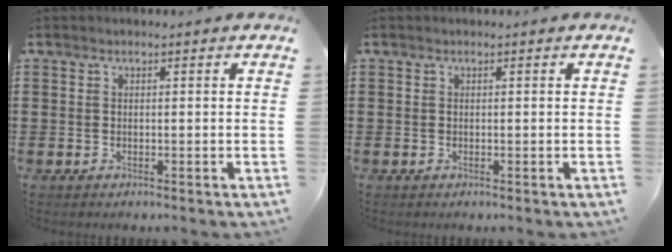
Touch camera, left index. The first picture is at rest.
{"total": 0.0}